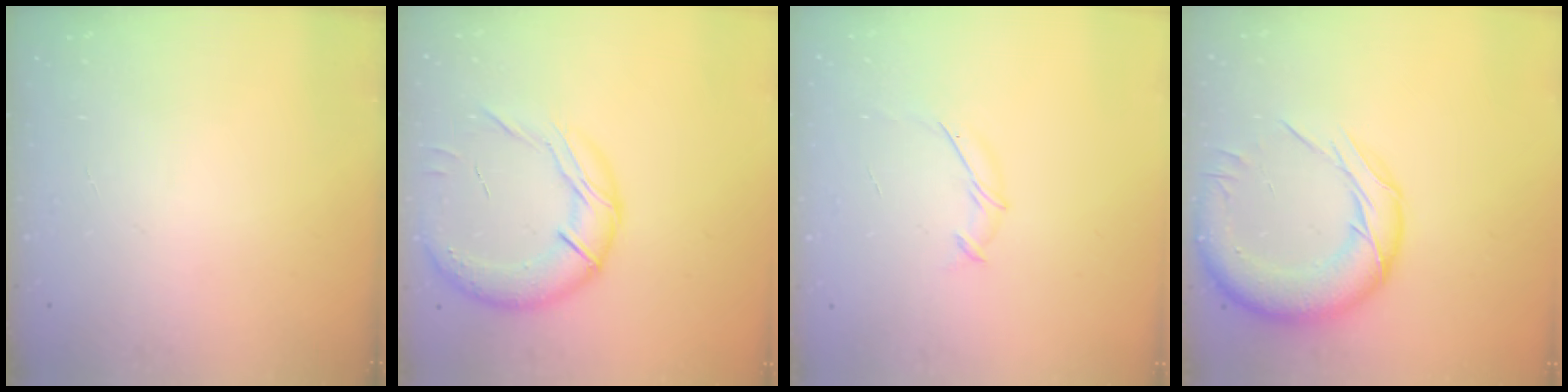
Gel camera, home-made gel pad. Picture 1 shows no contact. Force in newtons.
{"total": 17.8, "press": 17.6, "slide": 2.9}
{"total": 5.3, "press": 5.1, "slide": 1.0}
{"total": 18.5, "press": 18.2, "slide": 3.6}